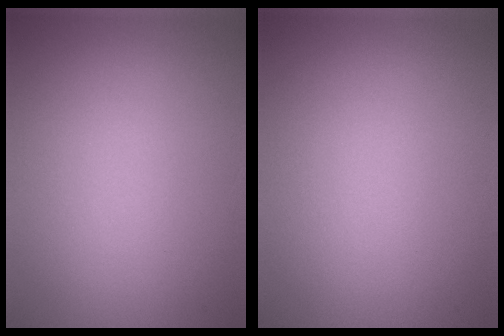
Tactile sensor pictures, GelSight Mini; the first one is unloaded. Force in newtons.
{"total": 0.0}